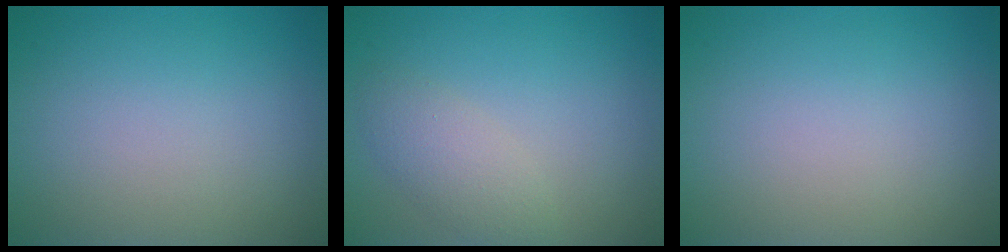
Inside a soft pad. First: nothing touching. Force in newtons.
{"total": 3.4, "press": 3.4, "slide": 0.2}
{"total": 0.0}